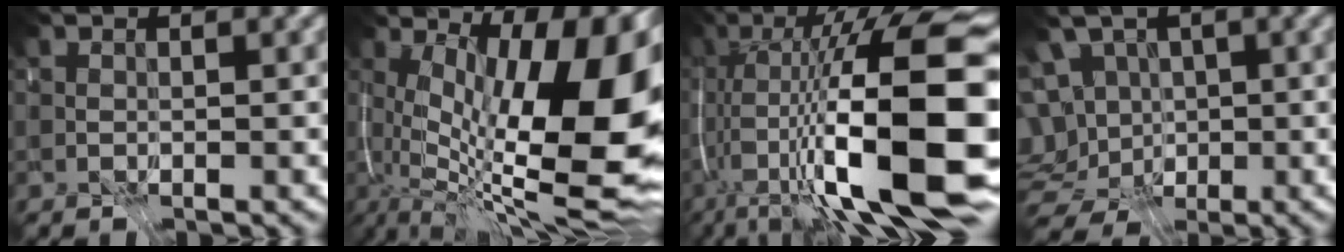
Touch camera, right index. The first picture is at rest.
{"total": 15.5, "force": [0.2, 4.2, 14.9], "torque": [-0.165, -0.017, 0.013]}
{"total": 16.0, "force": [-6.0, 0.8, 14.8], "torque": [-0.201, 0.020, -0.100]}
{"total": 9.4, "force": [-2.0, 6.6, 6.4], "torque": [-0.105, -0.005, -0.039]}